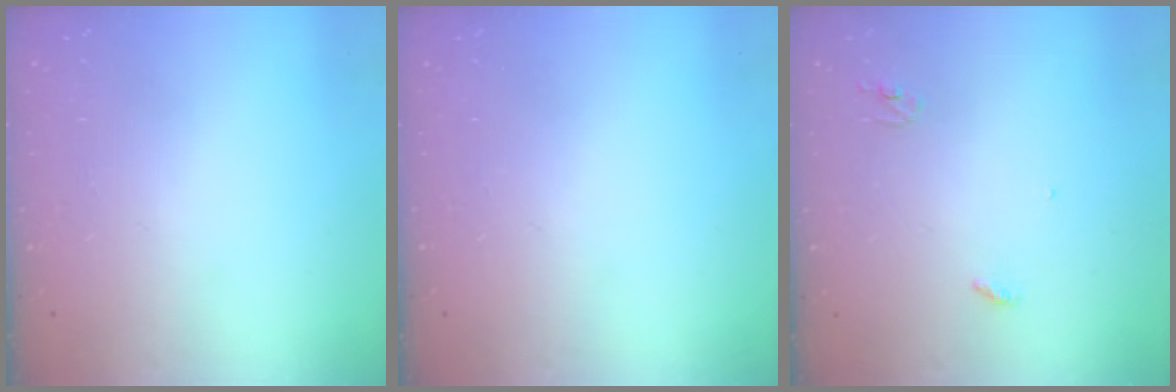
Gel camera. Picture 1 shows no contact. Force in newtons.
{"total": 0.0}
{"total": 2.9, "press": 2.9, "slide": 0.2}